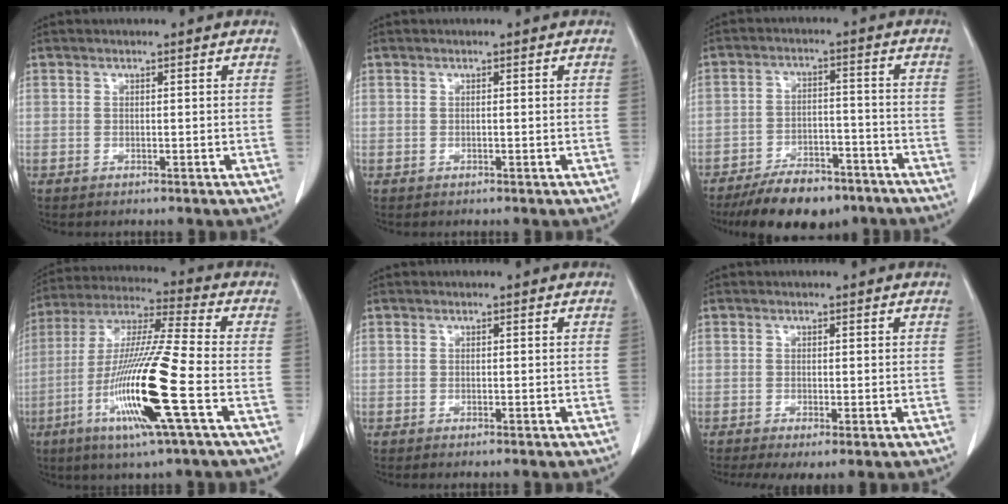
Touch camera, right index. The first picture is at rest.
{"total": 0.0}
{"total": 12.3, "force": [-9.7, 4.8, 5.8], "torque": [-0.086, 0.006, -0.150]}
{"total": 17.7, "force": [-6.0, -0.3, 16.7], "torque": [-0.347, -0.023, -0.118]}
{"total": 0.9, "force": [-0.7, -0.1, 0.5], "torque": [-0.010, 0.000, -0.007]}
{"total": 4.3, "force": [-2.5, 1.0, 3.4], "torque": [-0.057, -0.016, -0.041]}